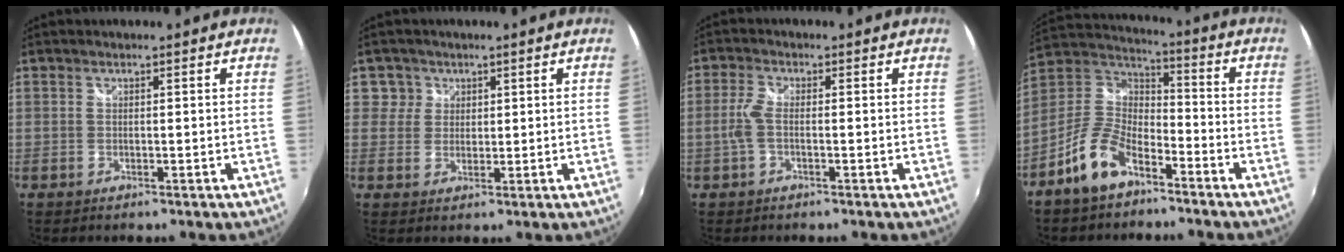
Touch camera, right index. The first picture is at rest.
{"total": 3.6, "force": [1.3, 3.4, 0.1], "torque": [0.020, 0.016, 0.019]}
{"total": 3.4, "force": [-0.7, 1.0, 3.1], "torque": [-0.075, 0.004, -0.014]}
{"total": 11.9, "force": [-7.1, 6.1, 7.3], "torque": [-0.163, 0.013, -0.139]}